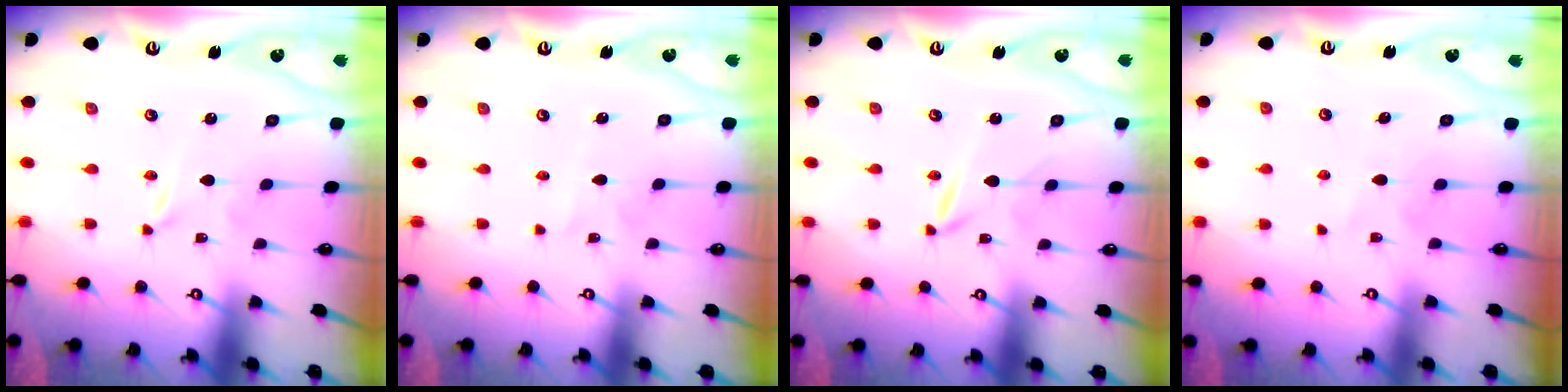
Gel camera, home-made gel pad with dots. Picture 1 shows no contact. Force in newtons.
{"total": 2.0, "press": 2.0, "slide": 0.1}
{"total": 1.9, "press": 1.9, "slide": 0.1}
{"total": 7.7, "press": 7.7, "slide": 0.7}